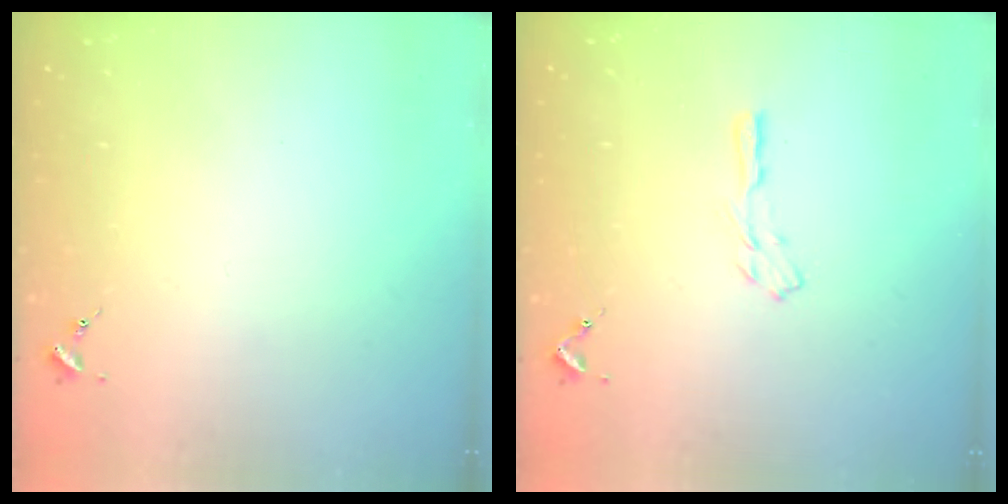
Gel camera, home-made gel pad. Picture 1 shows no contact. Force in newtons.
{"total": 3.5, "press": 3.5, "slide": 0.4}